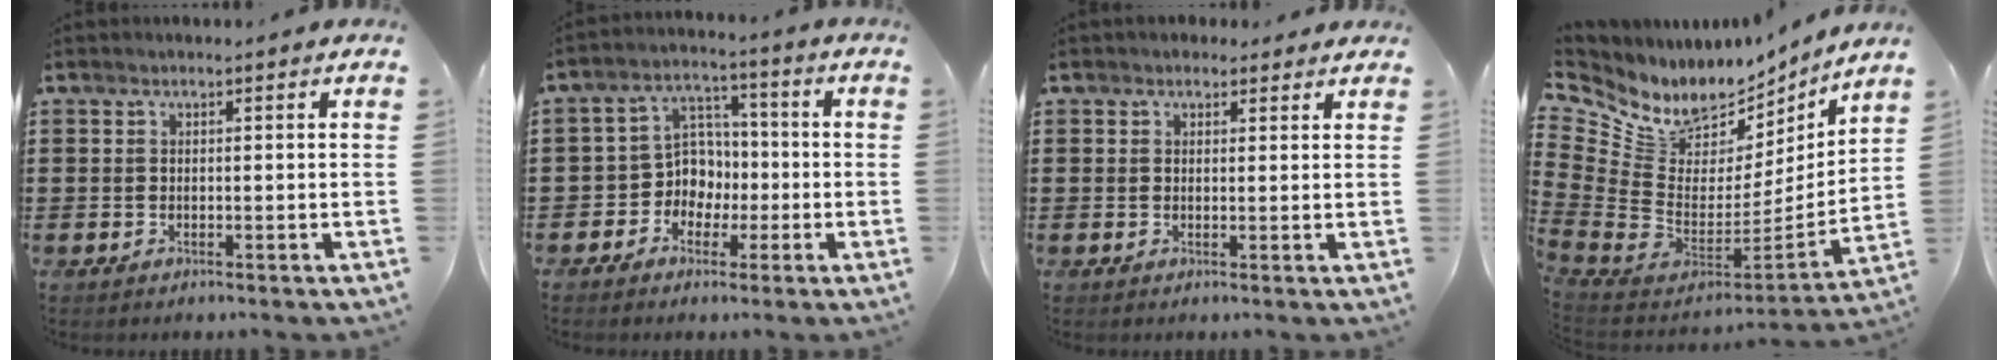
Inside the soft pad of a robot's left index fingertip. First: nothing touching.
{"total": 6.1, "force": [-1.5, 5.7, 1.6], "torque": [-0.059, 0.004, -0.031]}
{"total": 1.8, "force": [1.5, 1.0, 0.3], "torque": [-0.002, 0.005, 0.027]}
{"total": 8.3, "force": [5.5, 5.5, 2.9], "torque": [-0.095, -0.061, 0.099]}